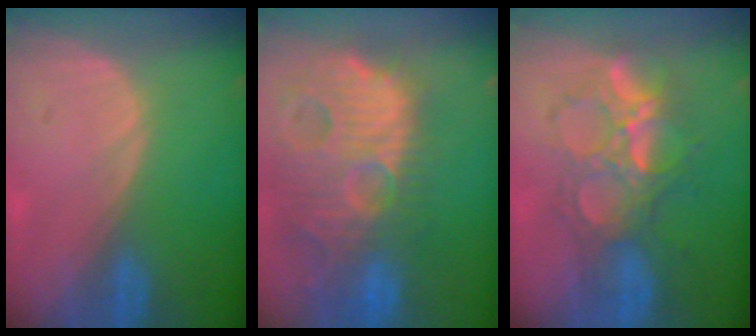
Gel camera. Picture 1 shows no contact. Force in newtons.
{"total": 14.7, "press": 12.6, "slide": 7.6}
{"total": 8.9, "press": 8.5, "slide": 2.8}